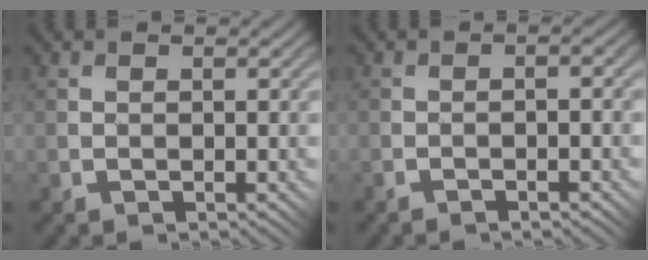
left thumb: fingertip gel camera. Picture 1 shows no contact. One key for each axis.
{"total": 3.6, "fx": -1.8, "fy": 0.7, "fz": 3.0, "tx": -0.038, "ty": 0.006, "tz": -0.020}